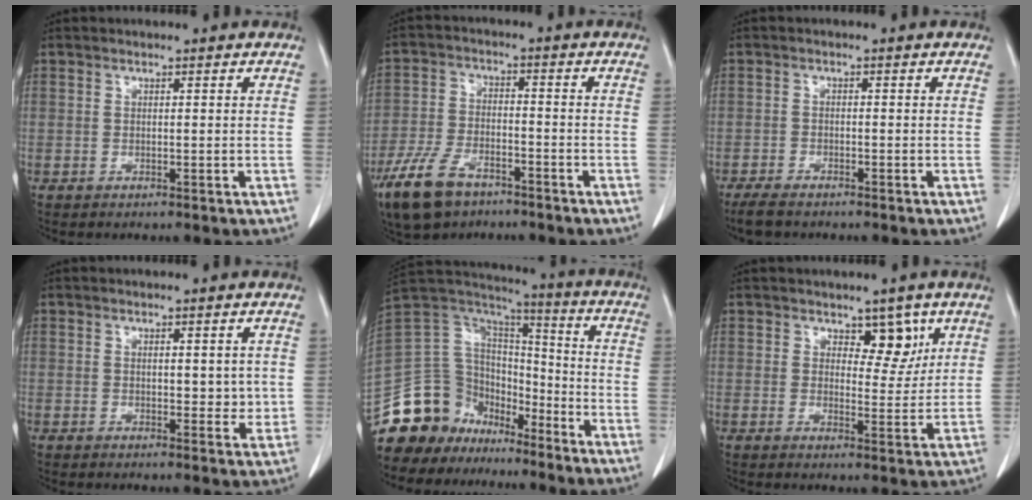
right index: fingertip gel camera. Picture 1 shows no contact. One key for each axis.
{"total": 10.4, "fx": -7.0, "fy": 4.5, "fz": 6.2, "tx": -0.139, "ty": -0.012, "tz": -0.131}
{"total": 3.6, "fx": -3.0, "fy": 0.9, "fz": 1.7, "tx": -0.033, "ty": -0.007, "tz": -0.054}
{"total": 3.7, "fx": 0.6, "fy": 1.7, "fz": 3.2, "tx": -0.037, "ty": -0.008, "tz": 0.008}
{"total": 17.1, "fx": -13.0, "fy": 10.7, "fz": 3.3, "tx": -0.078, "ty": 0.085, "tz": -0.226}
{"total": 4.9, "fx": 2.8, "fy": 2.6, "fz": 3.1, "tx": -0.029, "ty": -0.004, "tz": 0.039}